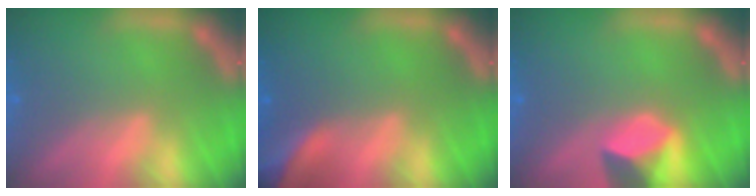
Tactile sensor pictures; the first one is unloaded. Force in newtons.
{"total": 10.0}
{"total": 4.0}